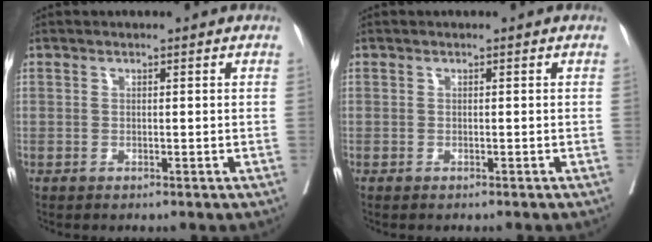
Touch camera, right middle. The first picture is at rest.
{"total": 1.5, "force": [-1.4, 0.1, 0.5], "torque": [-0.005, -0.002, -0.020]}